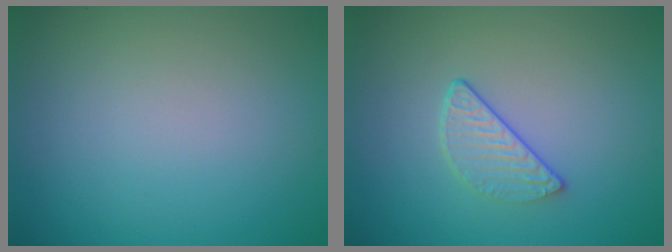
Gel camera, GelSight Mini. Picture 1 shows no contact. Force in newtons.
{"total": 2.2, "press": 1.5, "slide": 1.6}